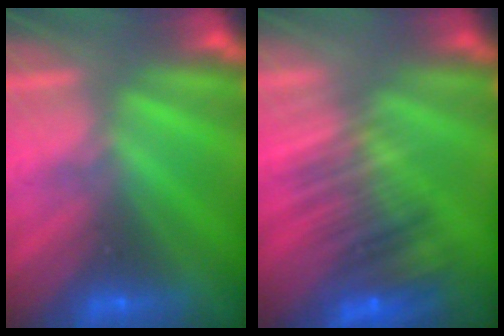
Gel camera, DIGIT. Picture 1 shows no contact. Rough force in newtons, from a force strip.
{"total": 6.9}